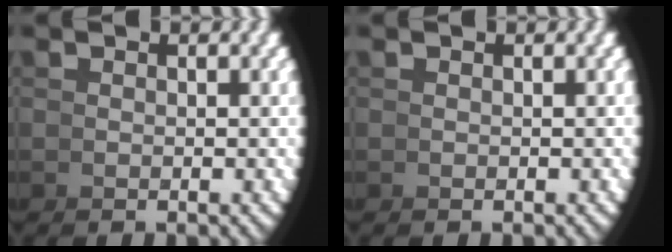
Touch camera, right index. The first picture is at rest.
{"total": 0.0}